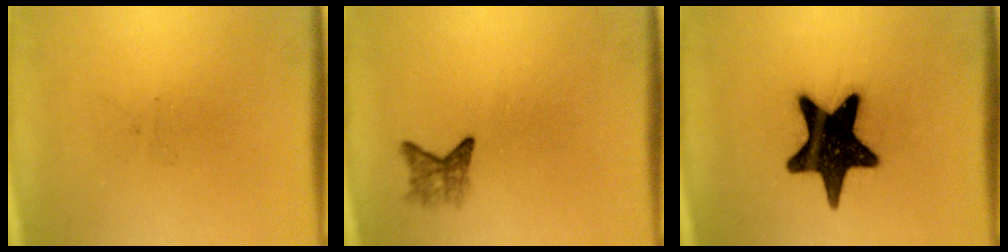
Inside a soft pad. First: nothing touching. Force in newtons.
{"total": 2.3}
{"total": 19.1}